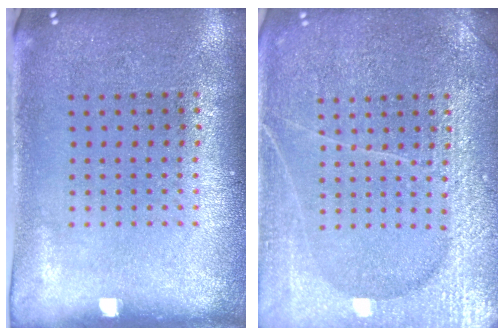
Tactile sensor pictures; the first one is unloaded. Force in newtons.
{"total": 6.5, "press": 6.4, "slide": 0.8}